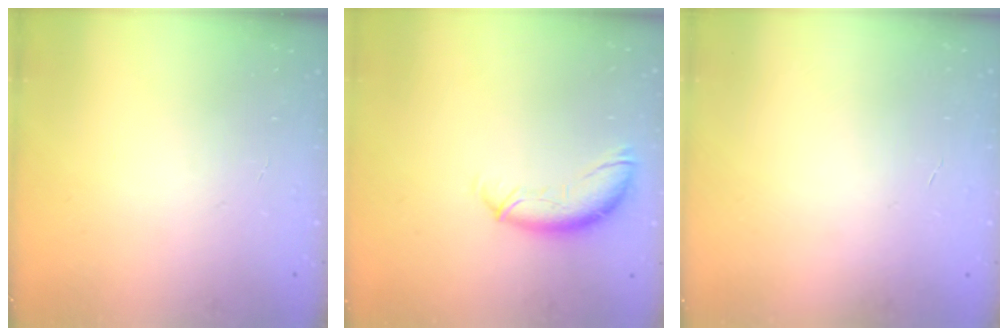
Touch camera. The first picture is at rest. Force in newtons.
{"total": 10.5, "press": 10.5, "slide": 0.7}
{"total": 0.0}